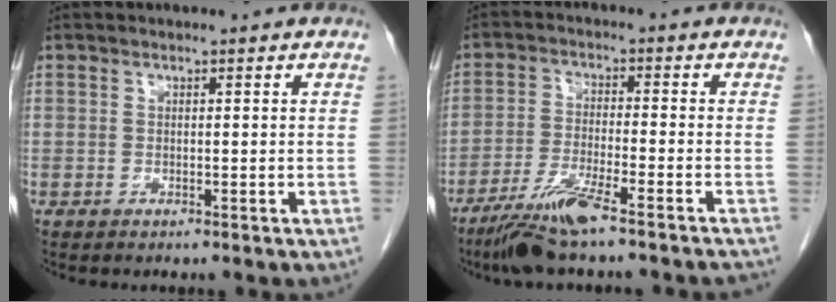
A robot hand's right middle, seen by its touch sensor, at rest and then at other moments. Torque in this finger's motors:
{"motor_torque": [0.93, -1.21, 0.12, 0.06]}